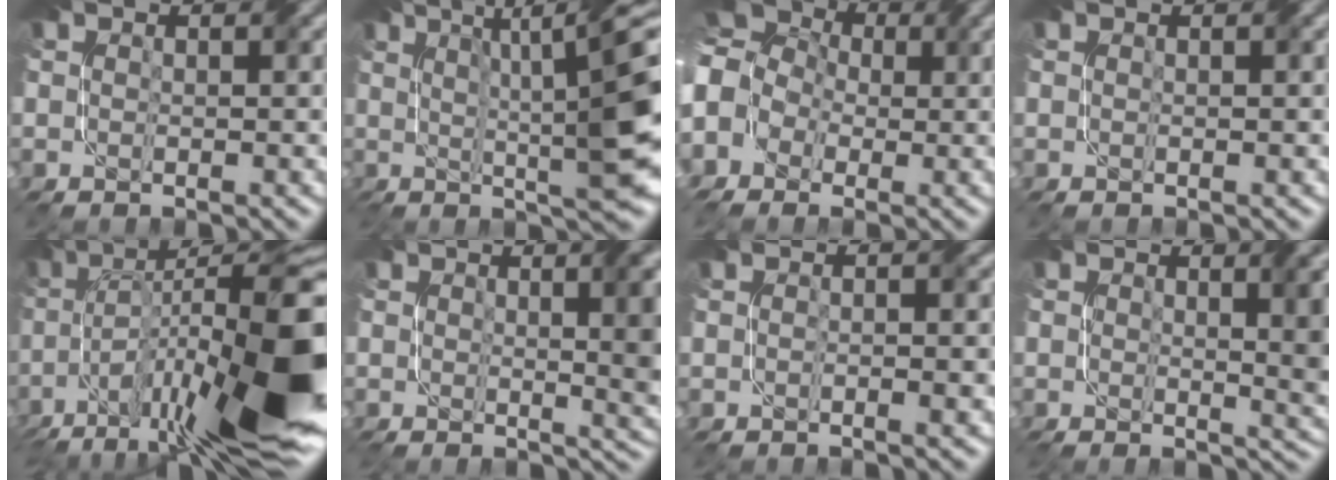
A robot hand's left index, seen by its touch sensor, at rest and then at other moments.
{"total": 13.8, "force": [2.4, 3.4, 13.2], "torque": [-0.151, 0.021, 0.042]}
{"total": 10.4, "force": [-0.3, 8.9, 5.5], "torque": [-0.141, 0.031, -0.050]}
{"total": 0.7, "force": [0.3, 0.1, 0.7], "torque": [-0.007, 0.002, -0.001]}
{"total": 18.0, "force": [-6.3, 5.4, 15.9], "torque": [-0.255, 0.027, -0.111]}
{"total": 6.9, "force": [1.1, 2.3, 6.5], "torque": [-0.052, -0.002, 0.016]}
{"total": 1.8, "force": [-0.4, 0.3, 1.7], "torque": [-0.024, -0.003, -0.012]}
{"total": 5.7, "force": [1.1, 1.9, 5.3], "torque": [-0.049, -0.011, 0.019]}